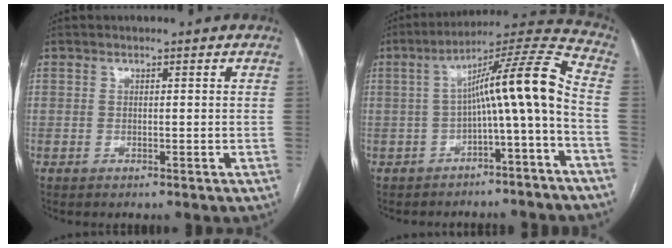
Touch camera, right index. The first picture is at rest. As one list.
[{"total": 12.3, "force": [-2.3, -0.2, 12.1], "torque": [-0.177, 0.041, -0.037]}]